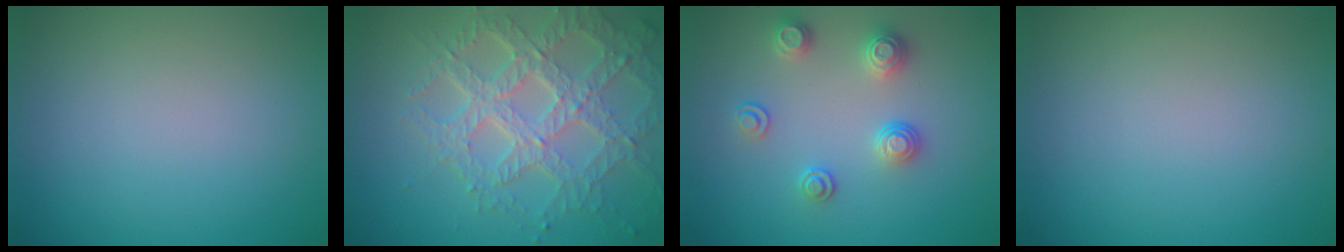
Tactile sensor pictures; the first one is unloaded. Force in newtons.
{"total": 7.1, "press": 5.2, "slide": 4.9}
{"total": 2.6, "press": 2.6, "slide": 0.4}
{"total": 0.0}